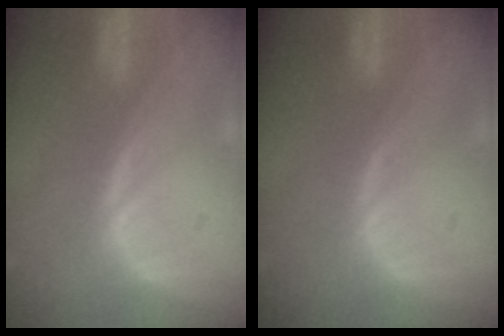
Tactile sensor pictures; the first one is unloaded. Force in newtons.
{"total": 0.0}